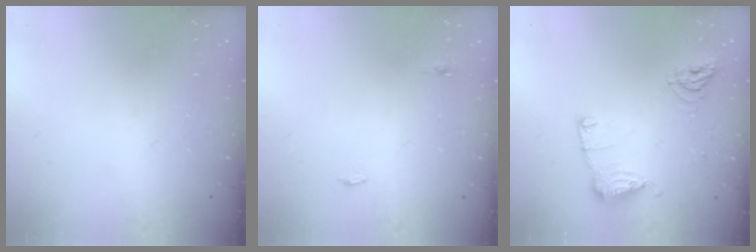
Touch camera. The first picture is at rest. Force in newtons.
{"total": 7.6, "press": 3.3, "slide": 6.8}
{"total": 11.3, "press": 11.2, "slide": 0.9}